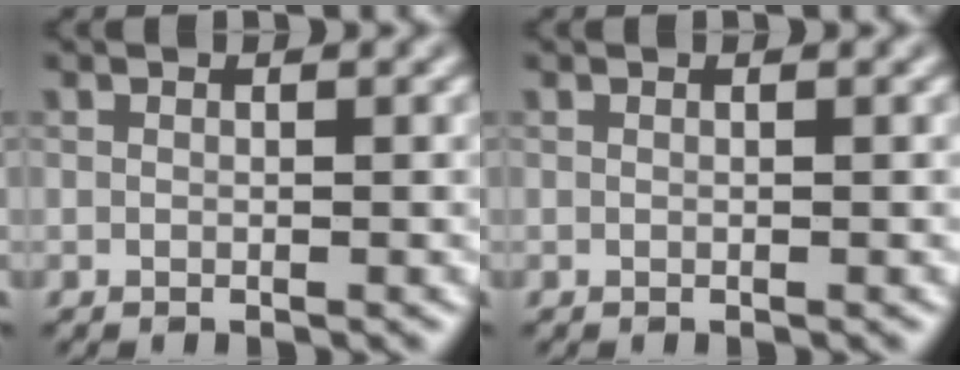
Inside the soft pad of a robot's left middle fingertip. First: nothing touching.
{"total": 0.0}